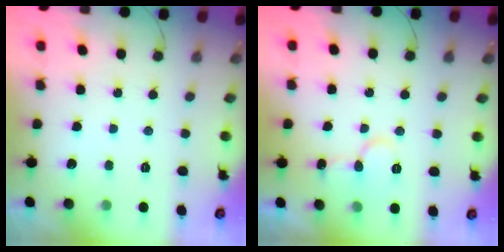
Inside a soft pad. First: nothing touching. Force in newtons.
{"total": 7.9, "press": 7.9, "slide": 0.8}